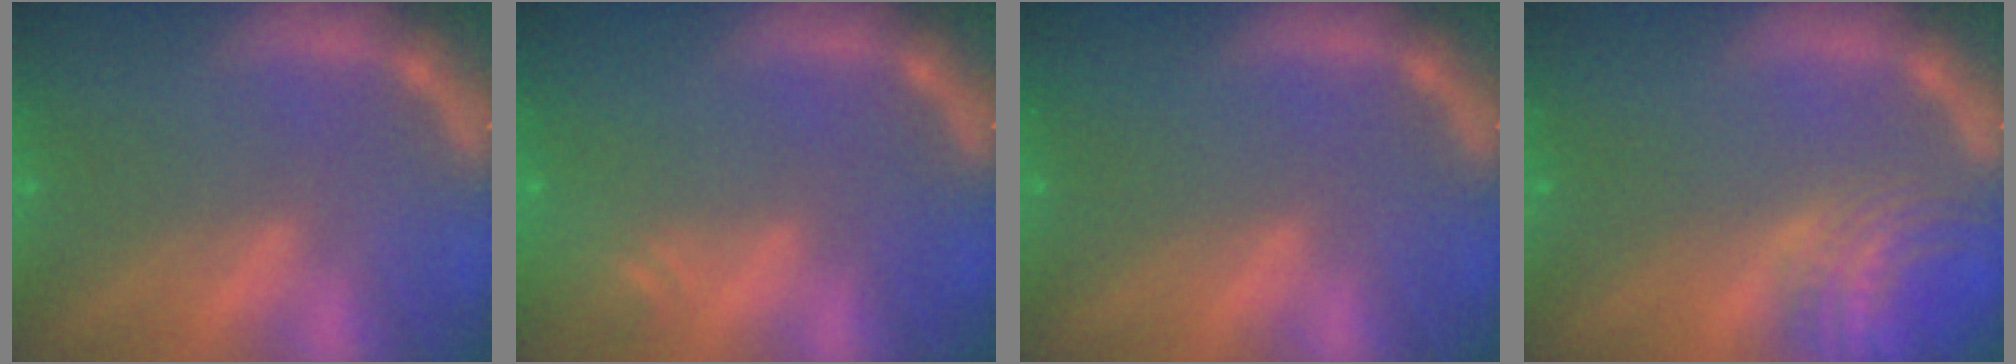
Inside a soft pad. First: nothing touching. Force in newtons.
{"total": 2.4}
{"total": 0.0}
{"total": 5.5}